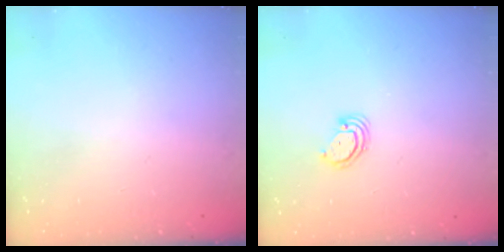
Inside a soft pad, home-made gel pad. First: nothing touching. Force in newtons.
{"total": 3.2, "press": 3.2, "slide": 0.4}